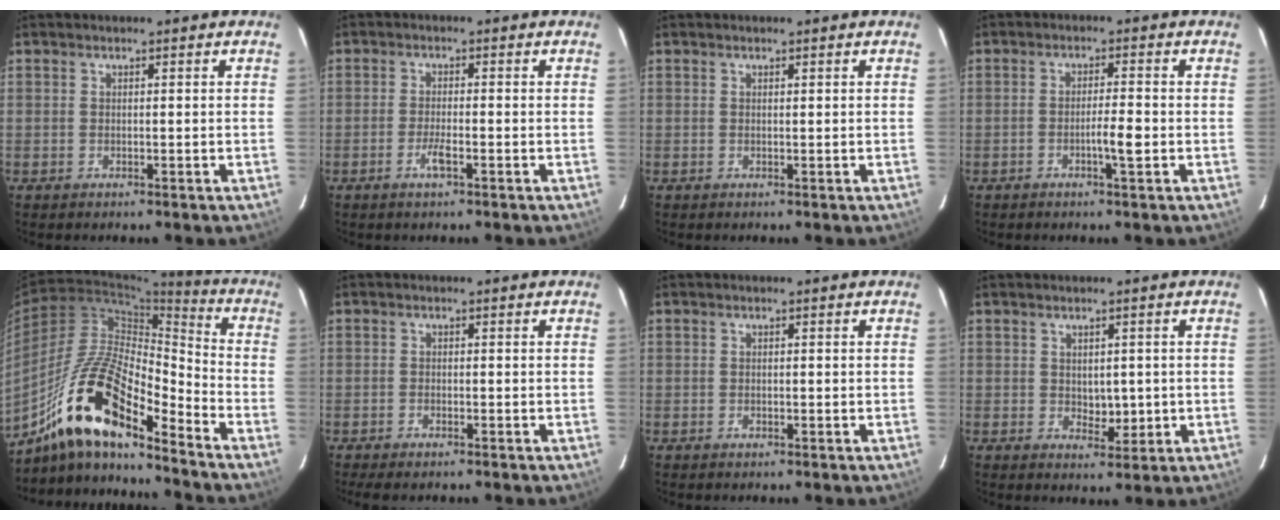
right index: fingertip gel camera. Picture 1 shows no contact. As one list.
[{"total": 2.8, "force": [-1.4, 0.4, 2.4], "torque": [-0.049, -0.002, -0.027]}, {"total": 0.0}, {"total": 3.5, "force": [-1.2, 0.2, 3.3], "torque": [-0.055, 0.001, -0.020]}, {"total": 17.3, "force": [-11.9, 4.2, 11.8], "torque": [-0.220, 0.019, -0.210]}, {"total": 3.0, "force": [-2.2, 1.0, 1.8], "torque": [-0.035, -0.007, -0.031]}, {"total": 0.9, "force": [-0.3, 0.6, 0.6], "torque": [-0.010, 0.001, -0.004]}, {"total": 1.9, "force": [-0.1, 1.1, 1.5], "torque": [-0.025, -0.003, 0.003]}]